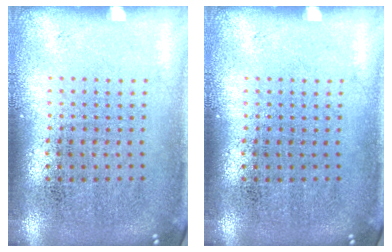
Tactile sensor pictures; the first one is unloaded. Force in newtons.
{"total": 0.0}